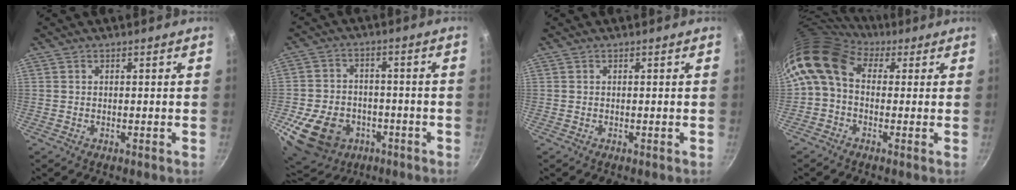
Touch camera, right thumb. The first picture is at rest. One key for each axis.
{"total": 17.2, "fx": -6.1, "fy": 13.3, "fz": 9.1, "tx": -0.162, "ty": 0.036, "tz": -0.082}
{"total": 0.0}
{"total": 9.9, "fx": 2.0, "fy": 7.2, "fz": 6.5, "tx": -0.114, "ty": 0.020, "tz": 0.013}